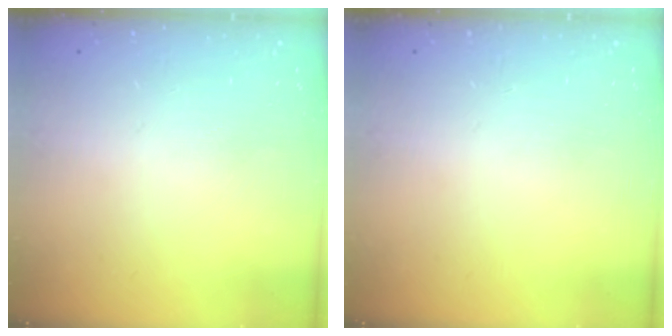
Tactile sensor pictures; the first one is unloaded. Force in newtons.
{"total": 0.0}